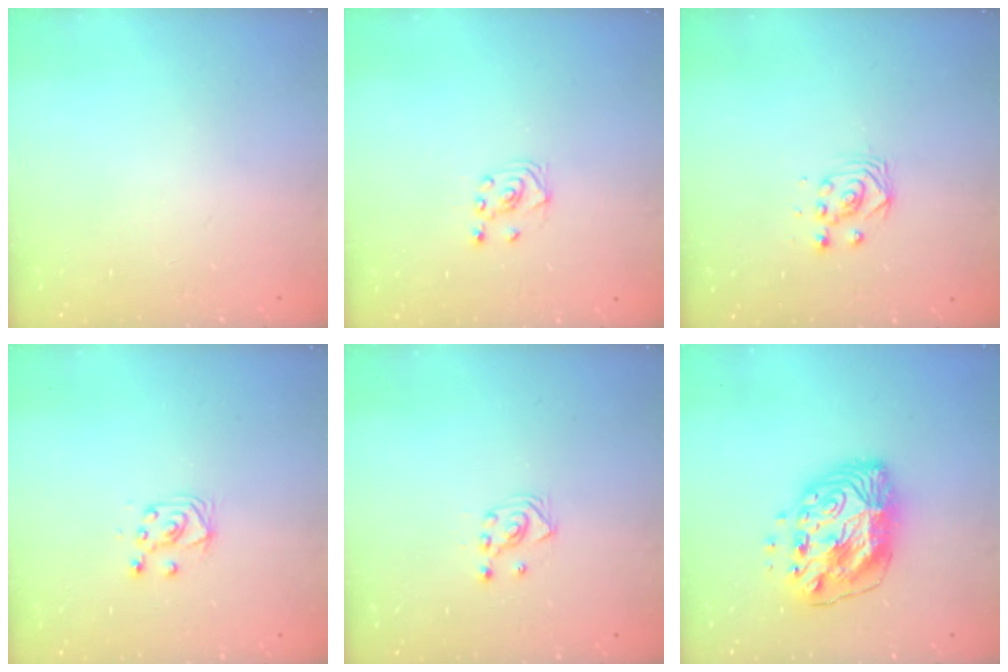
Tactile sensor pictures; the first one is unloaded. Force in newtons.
{"total": 2.3, "press": 2.2, "slide": 0.6}
{"total": 3.0, "press": 2.9, "slide": 0.3}
{"total": 4.9, "press": 4.8, "slide": 0.5}
{"total": 2.9, "press": 2.9, "slide": 0.3}
{"total": 13.1, "press": 13.0, "slide": 1.6}